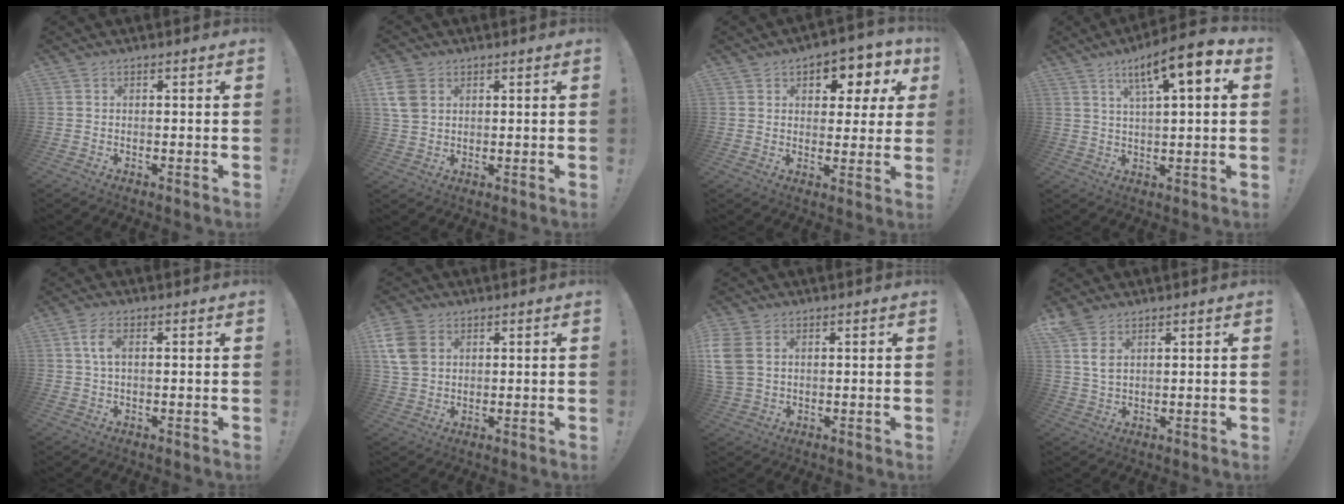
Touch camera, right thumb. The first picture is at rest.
{"total": 7.9, "force": [2.9, 5.8, 4.5], "torque": [-0.095, -0.004, 0.058]}
{"total": 6.8, "force": [3.5, 4.5, 3.7], "torque": [-0.037, -0.027, 0.061]}
{"total": 10.6, "force": [5.1, 1.5, 9.2], "torque": [-0.150, -0.023, 0.078]}
{"total": 4.6, "force": [1.0, 2.2, 4.0], "torque": [-0.081, 0.003, 0.015]}
{"total": 10.2, "force": [3.7, 7.6, 5.8], "torque": [-0.113, -0.008, 0.074]}
{"total": 8.1, "force": [2.4, 6.0, 4.9], "torque": [-0.106, -0.007, 0.050]}
{"total": 5.5, "force": [2.9, 2.8, 3.7], "torque": [-0.069, -0.014, 0.053]}